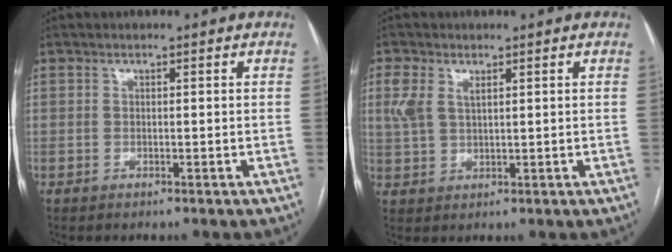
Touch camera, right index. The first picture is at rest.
{"total": 4.5, "force": [2.3, 2.4, 3.1], "torque": [-0.089, 0.019, 0.051]}